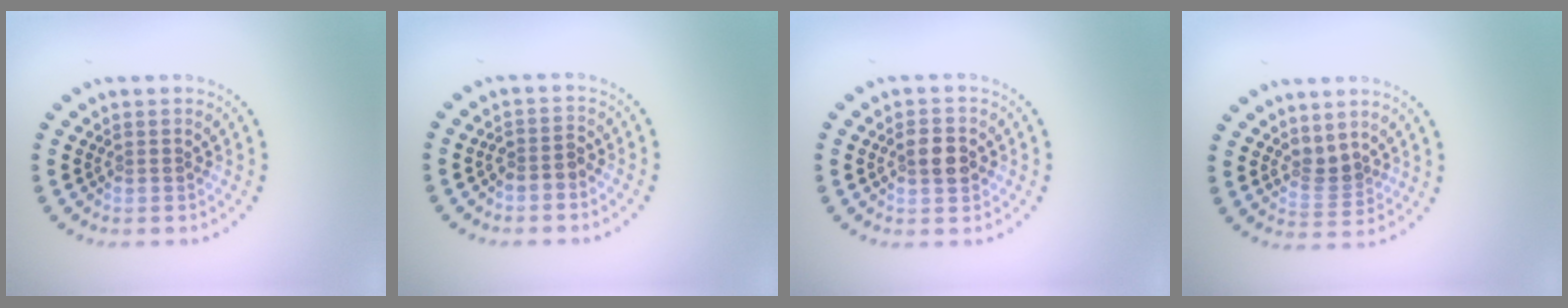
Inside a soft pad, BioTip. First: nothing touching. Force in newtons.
{"total": 1.6, "press": 1.3, "slide": 0.9}
{"total": 2.8, "press": 2.8, "slide": 0.1}
{"total": 1.7, "press": 1.3, "slide": 1.2}